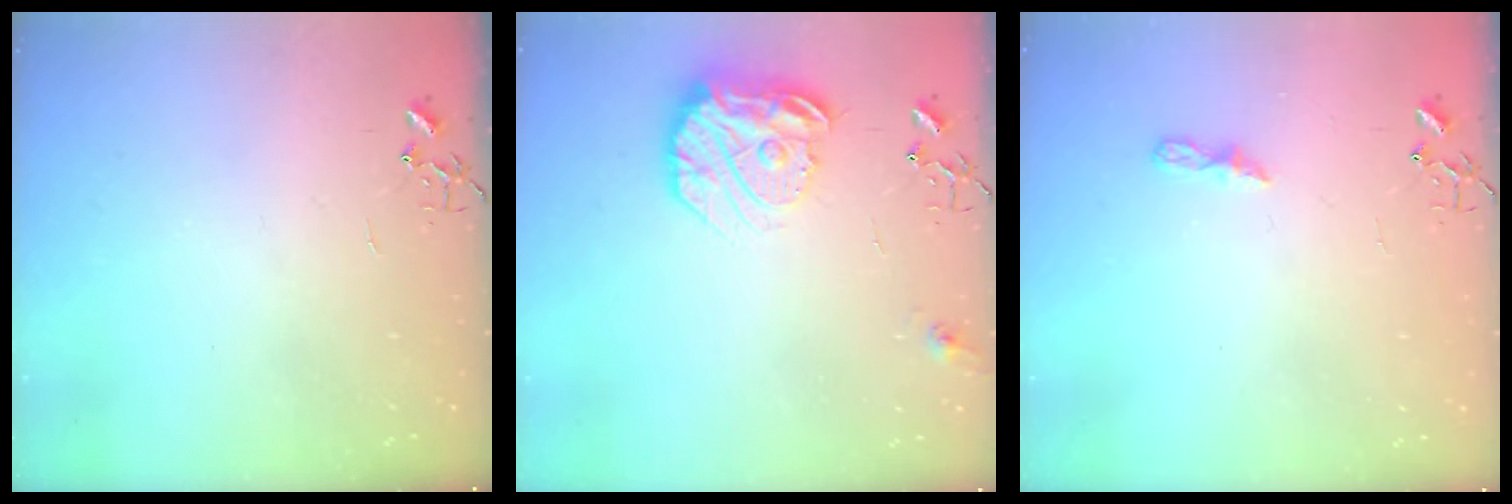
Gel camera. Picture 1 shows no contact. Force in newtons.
{"total": 17.2, "press": 17.1, "slide": 1.7}
{"total": 5.3, "press": 5.3, "slide": 0.6}